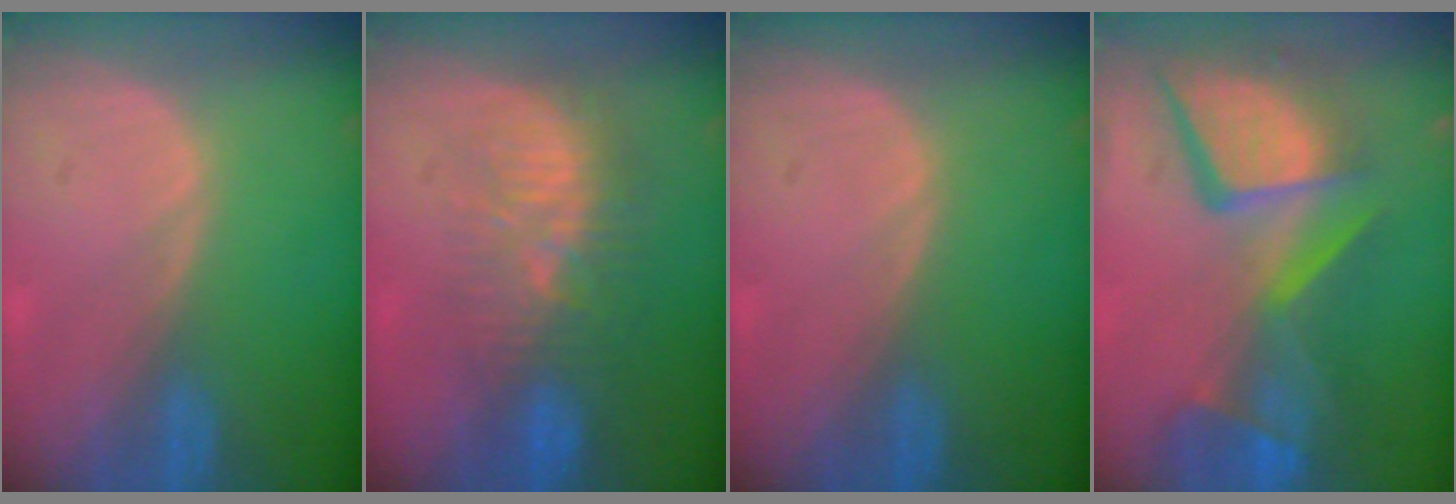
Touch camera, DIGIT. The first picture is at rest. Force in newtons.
{"total": 9.2, "press": 8.6, "slide": 3.2}
{"total": 0.0}
{"total": 13.8, "press": 11.2, "slide": 8.0}